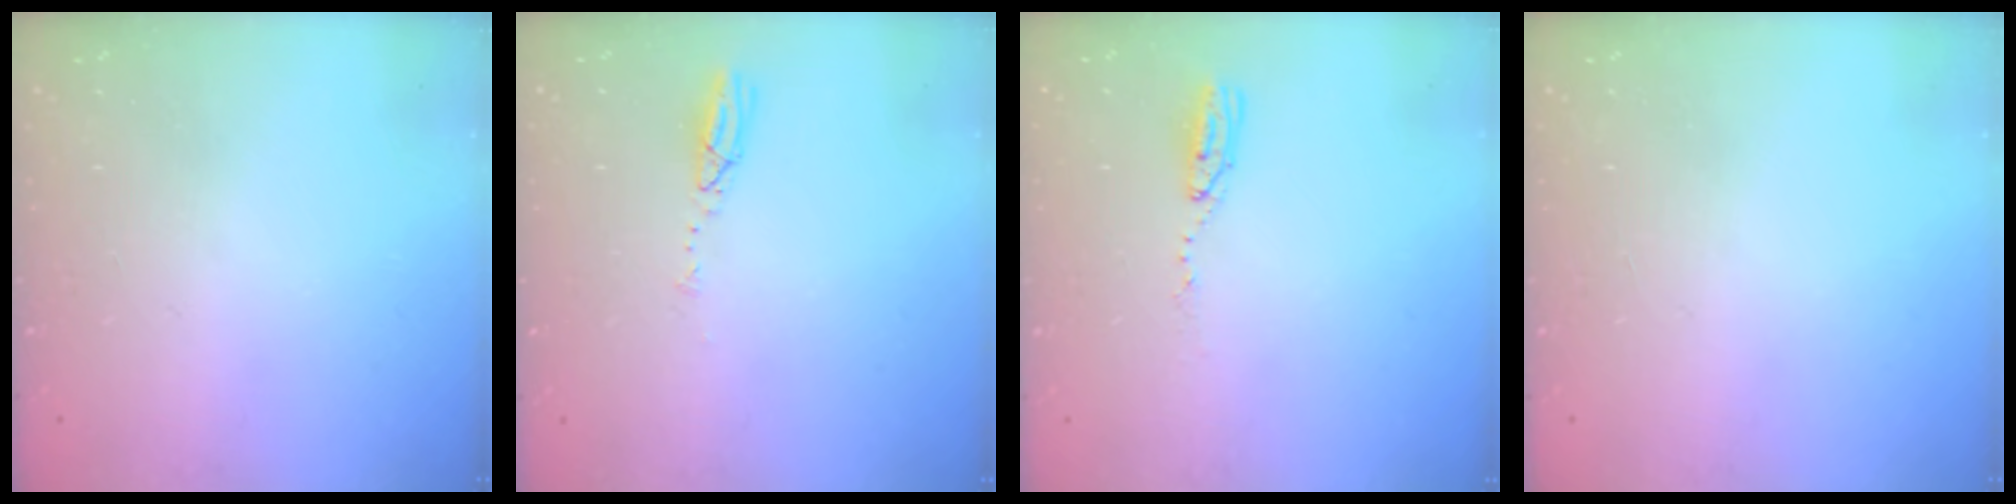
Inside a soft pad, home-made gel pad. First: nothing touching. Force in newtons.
{"total": 3.6, "press": 3.6, "slide": 0.2}
{"total": 4.3, "press": 4.3, "slide": 0.4}
{"total": 0.9, "press": 0.0, "slide": 0.9}